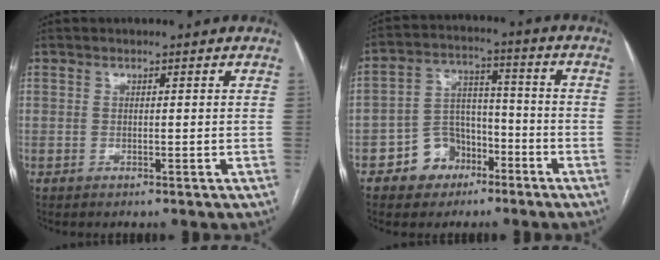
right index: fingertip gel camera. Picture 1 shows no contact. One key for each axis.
{"total": 8.3, "fx": -4.5, "fy": 6.4, "fz": 2.6, "tx": -0.048, "ty": 0.023, "tz": -0.073}